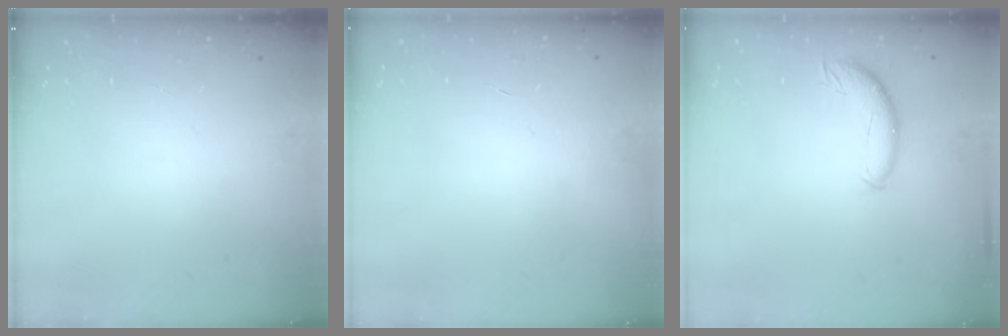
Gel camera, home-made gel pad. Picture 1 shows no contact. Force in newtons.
{"total": 0.0}
{"total": 8.4, "press": 8.3, "slide": 1.2}